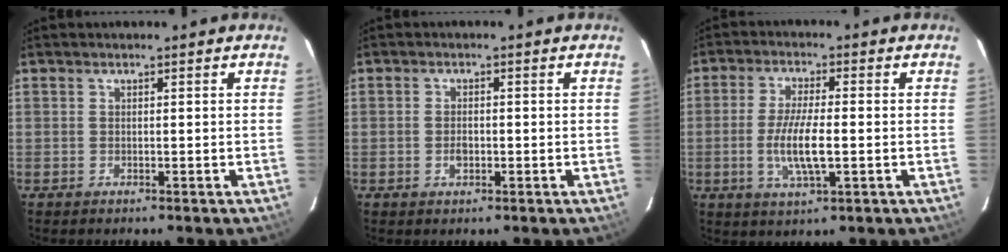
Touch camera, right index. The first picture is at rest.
{"total": 2.1, "force": [-0.6, 1.2, 1.6], "torque": [-0.030, 0.003, -0.009]}
{"total": 8.3, "force": [-1.5, 1.8, 7.9], "torque": [-0.157, -0.008, -0.029]}